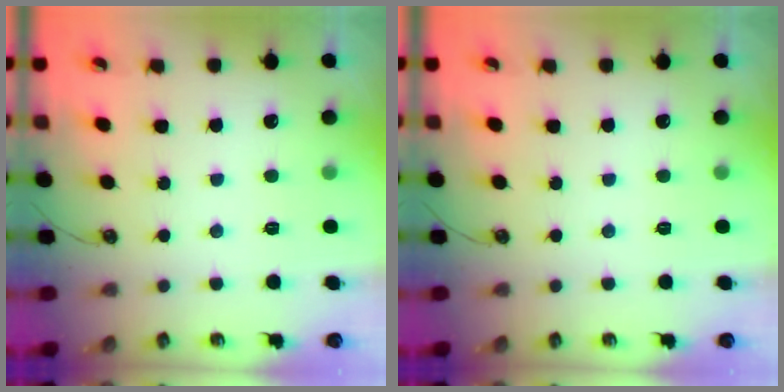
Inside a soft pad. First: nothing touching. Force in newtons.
{"total": 0.0}